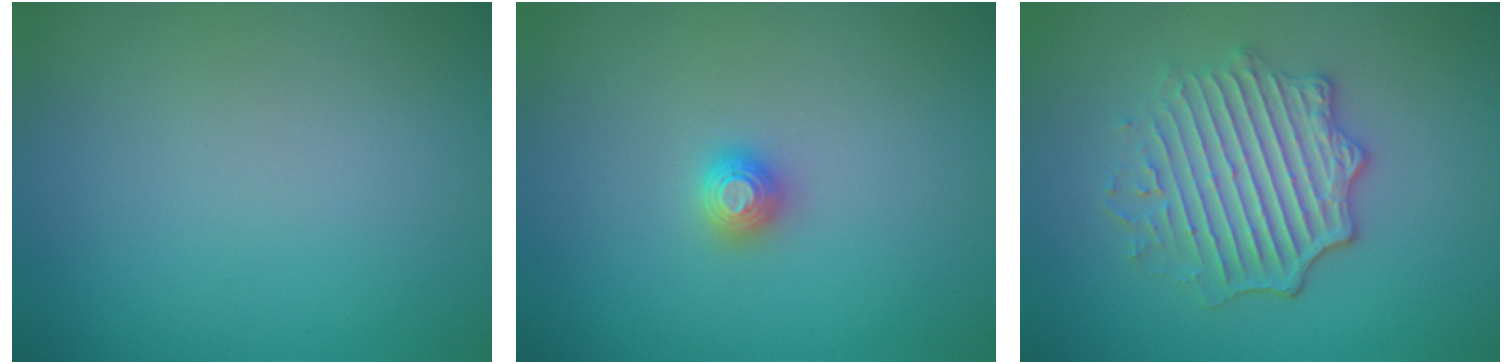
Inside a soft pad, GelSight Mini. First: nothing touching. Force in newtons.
{"total": 1.1, "press": 1.1, "slide": 0.0}
{"total": 4.9, "press": 4.1, "slide": 2.8}